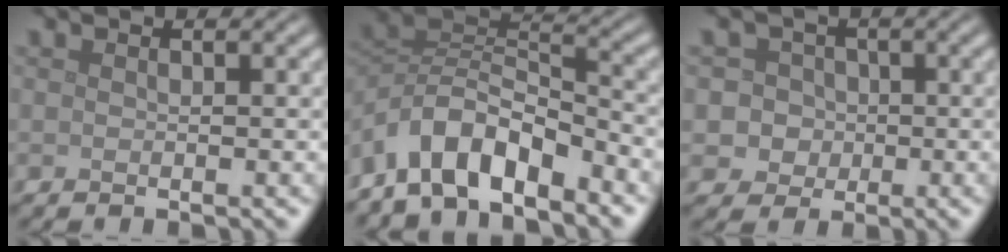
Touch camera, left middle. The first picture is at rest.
{"total": 7.1, "force": [-5.0, 3.0, 4.2], "torque": [-0.067, 0.005, -0.103]}
{"total": 4.5, "force": [0.1, 4.3, 1.3], "torque": [0.003, 0.029, -0.014]}